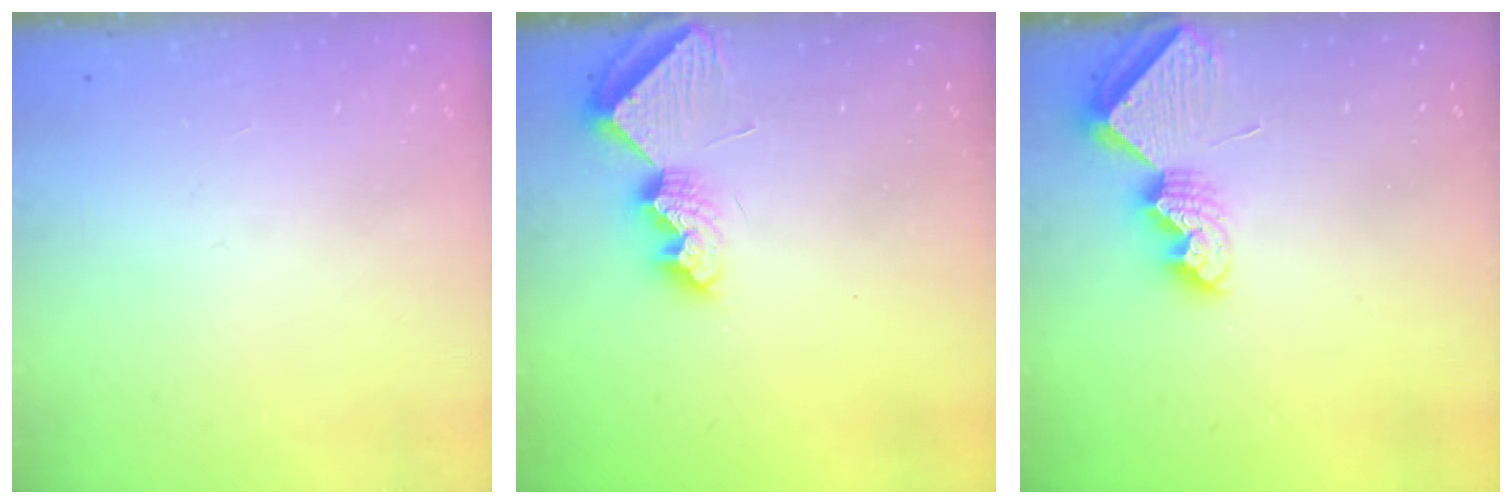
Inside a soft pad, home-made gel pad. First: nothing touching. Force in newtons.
{"total": 9.1, "press": 9.1, "slide": 0.3}
{"total": 8.1, "press": 8.1, "slide": 0.8}